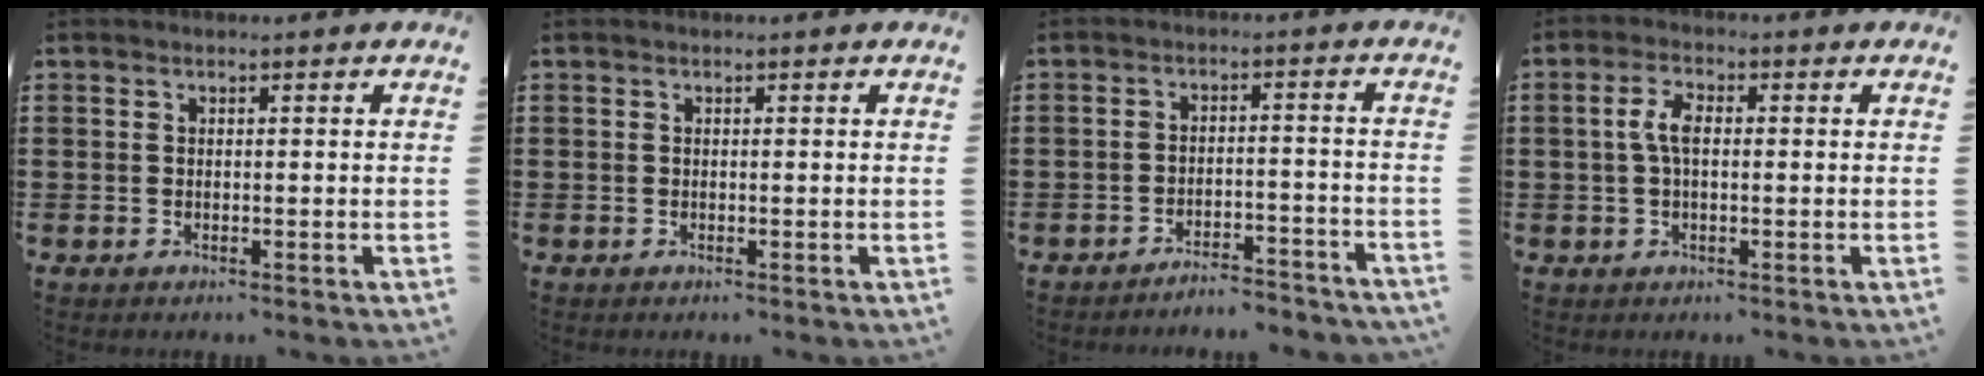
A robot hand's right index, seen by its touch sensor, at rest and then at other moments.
{"total": 0.0}
{"total": 3.7, "force": [-3.7, 0.0, 0.5], "torque": [-0.013, 0.003, -0.078]}
{"total": 4.3, "force": [0.2, 1.9, 3.8], "torque": [-0.083, 0.005, -0.001]}